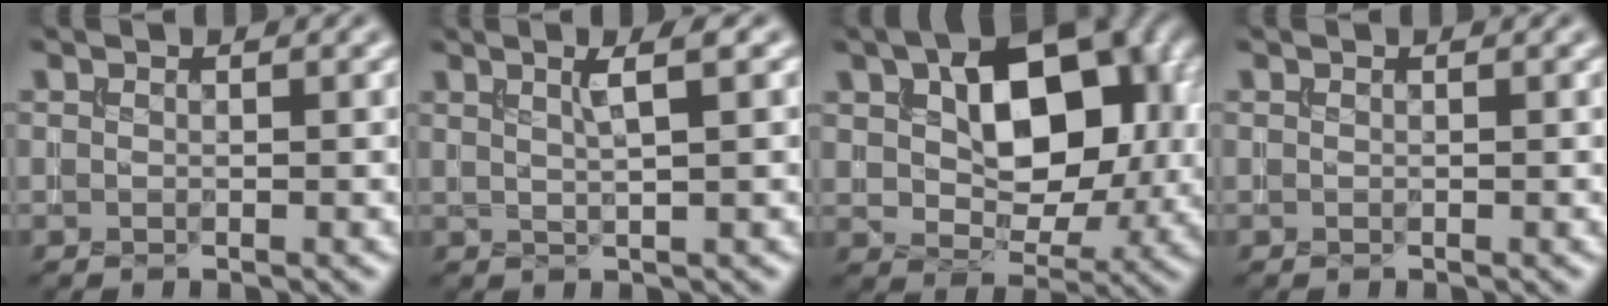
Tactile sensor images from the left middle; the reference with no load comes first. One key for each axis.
{"total": 2.5, "fx": 1.2, "fy": 0.4, "fz": 2.2, "tx": -0.031, "ty": 0.006, "tz": 0.017}
{"total": 11.6, "fx": 2.9, "fy": 6.8, "fz": 8.9, "tx": -0.129, "ty": 0.011, "tz": 0.048}
{"total": 0.0}